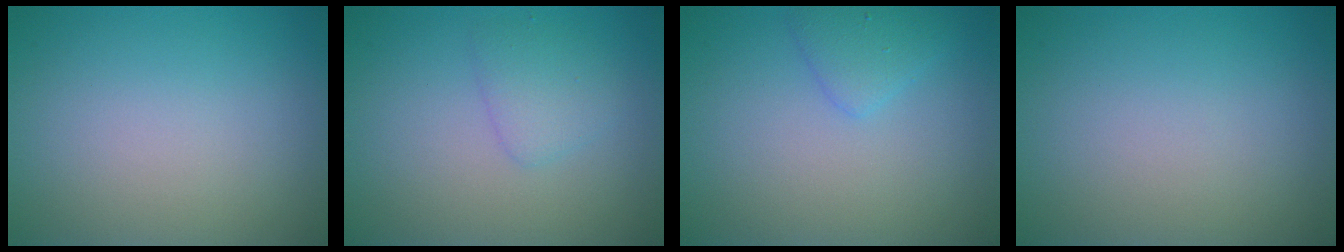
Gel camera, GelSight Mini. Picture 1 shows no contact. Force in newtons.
{"total": 1.9, "press": 1.9, "slide": 0.0}
{"total": 1.8, "press": 1.8, "slide": 0.1}
{"total": 0.0}